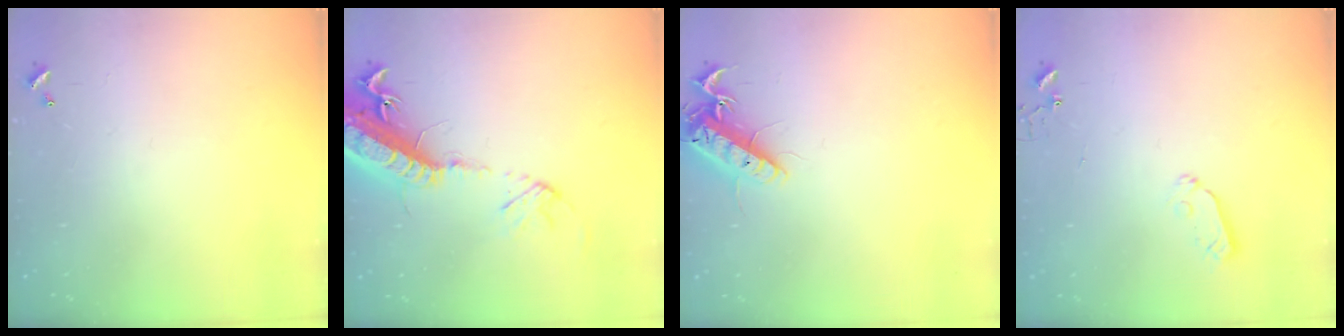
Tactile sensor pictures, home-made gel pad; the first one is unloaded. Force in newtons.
{"total": 20.9, "press": 20.3, "slide": 4.9}
{"total": 14.2, "press": 14.2, "slide": 1.4}
{"total": 3.7, "press": 3.6, "slide": 0.5}